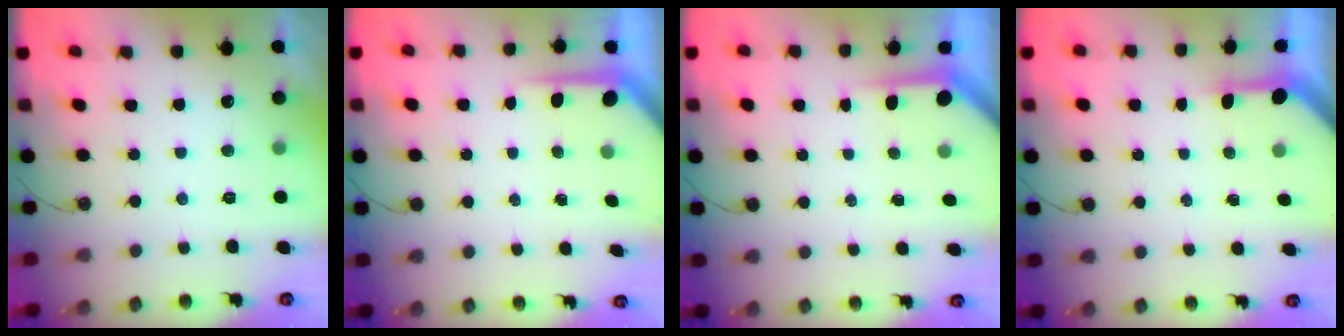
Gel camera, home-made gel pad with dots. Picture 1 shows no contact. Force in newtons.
{"total": 4.7, "press": 4.6, "slide": 0.7}
{"total": 3.5, "press": 3.5, "slide": 0.3}
{"total": 3.1, "press": 3.1, "slide": 0.3}